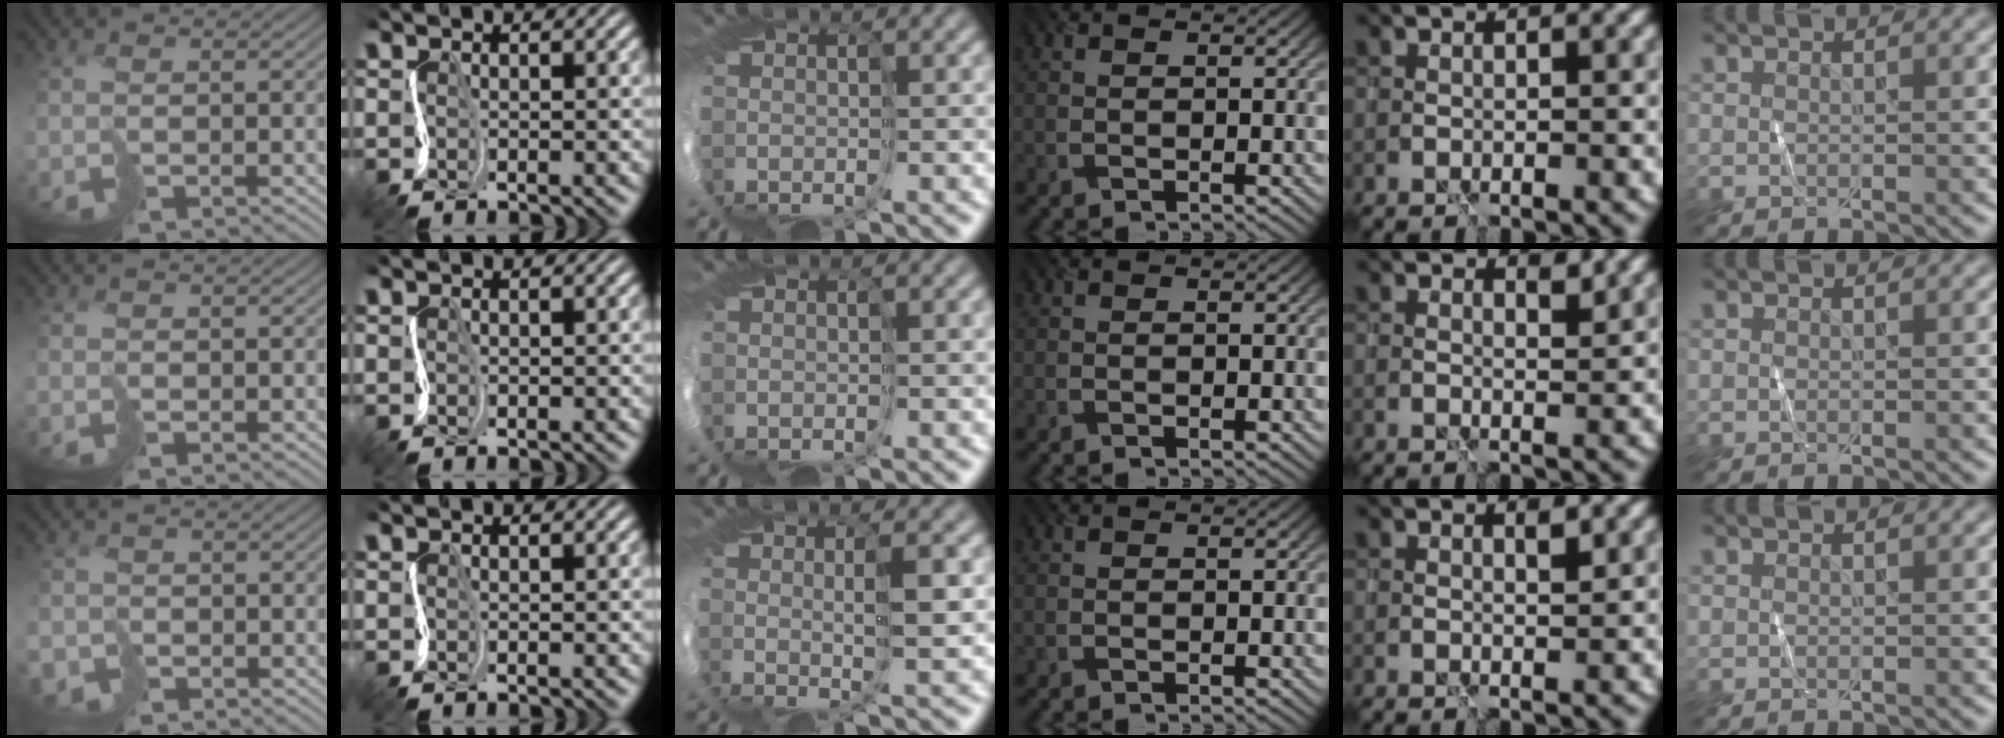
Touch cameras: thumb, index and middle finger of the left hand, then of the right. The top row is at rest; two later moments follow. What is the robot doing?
{"motion": "cut", "object": "tissue"}